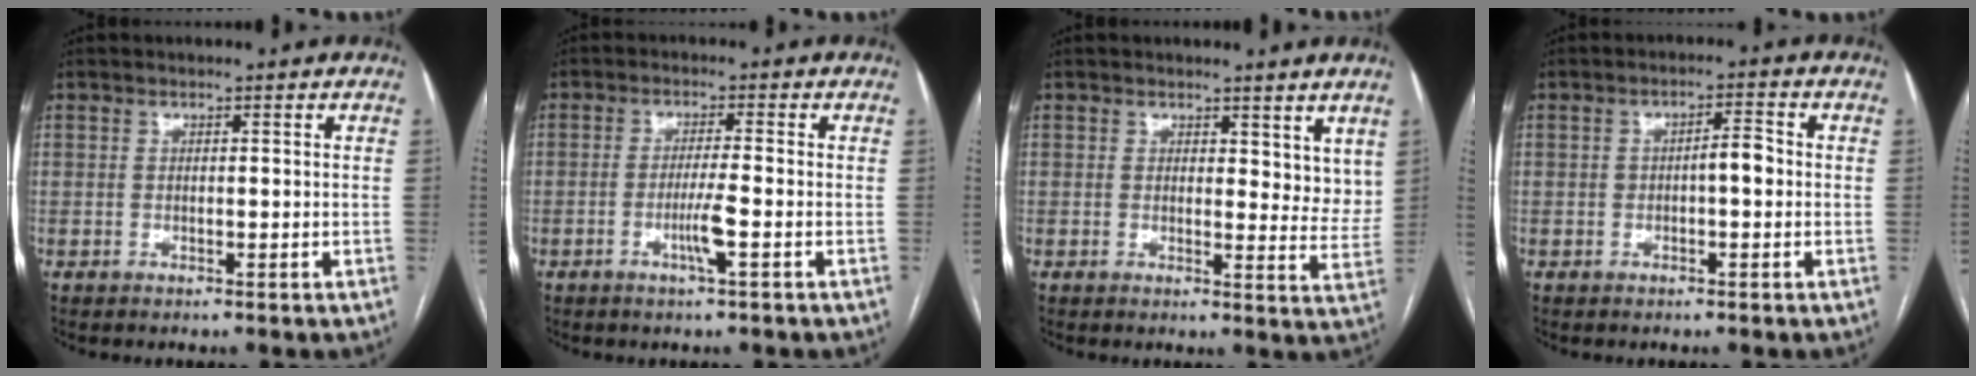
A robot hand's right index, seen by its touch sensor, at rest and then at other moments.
{"total": 3.8, "force": [-1.6, -0.4, 3.5], "torque": [-0.068, -0.006, -0.031]}
{"total": 5.7, "force": [4.1, 2.7, 2.8], "torque": [-0.016, -0.021, 0.045]}
{"total": 3.2, "force": [-0.4, 0.9, 3.0], "torque": [-0.044, 0.011, -0.006]}